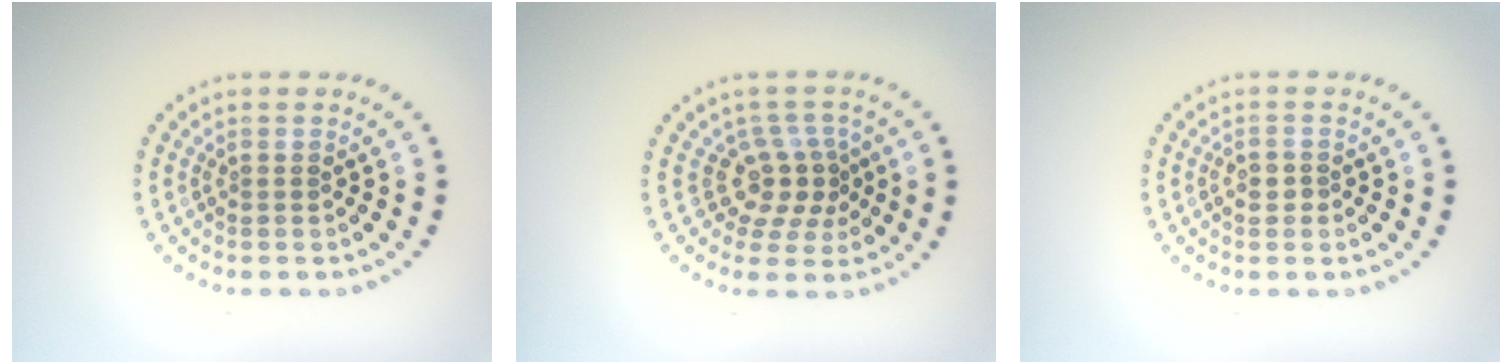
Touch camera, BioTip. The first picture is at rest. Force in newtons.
{"total": 3.4, "press": 2.5, "slide": 2.3}
{"total": 1.0, "press": 1.0, "slide": 0.1}